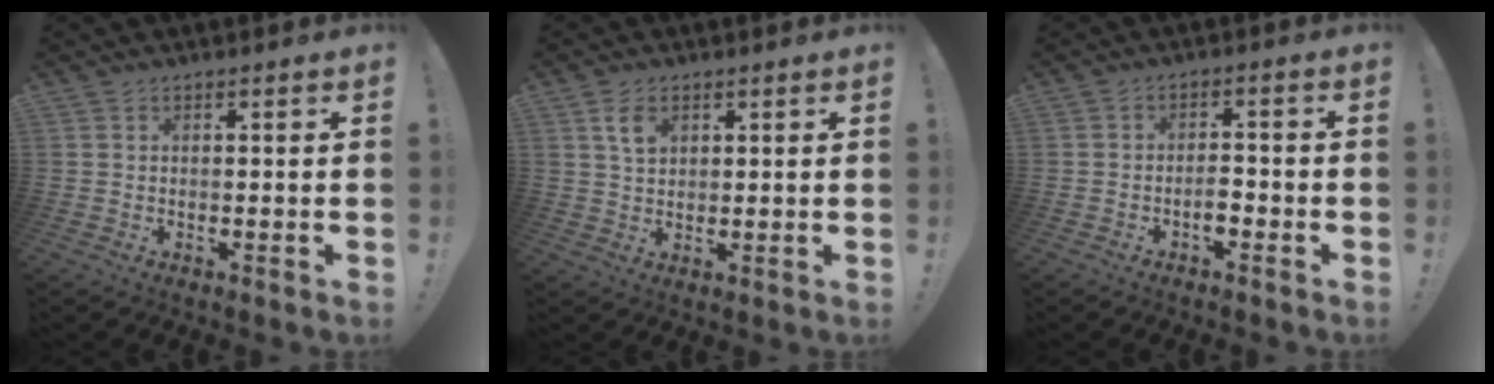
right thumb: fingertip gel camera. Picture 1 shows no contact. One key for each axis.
{"total": 5.0, "fx": 2.4, "fy": 2.9, "fz": 3.3, "tx": -0.053, "ty": -0.005, "tz": 0.044}
{"total": 3.8, "fx": -1.8, "fy": 1.7, "fz": 2.9, "tx": -0.047, "ty": 0.004, "tz": -0.031}